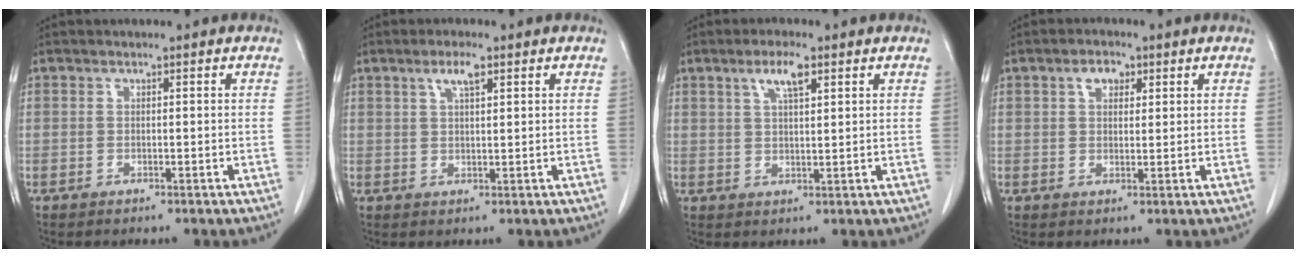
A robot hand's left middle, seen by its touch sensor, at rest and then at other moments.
{"total": 3.1, "force": [1.8, 0.5, 2.5], "torque": [-0.051, 0.003, 0.035]}
{"total": 4.4, "force": [2.5, 0.8, 3.5], "torque": [-0.070, 0.003, 0.047]}
{"total": 3.1, "force": [1.6, 1.8, 2.0], "torque": [-0.036, 0.008, 0.028]}